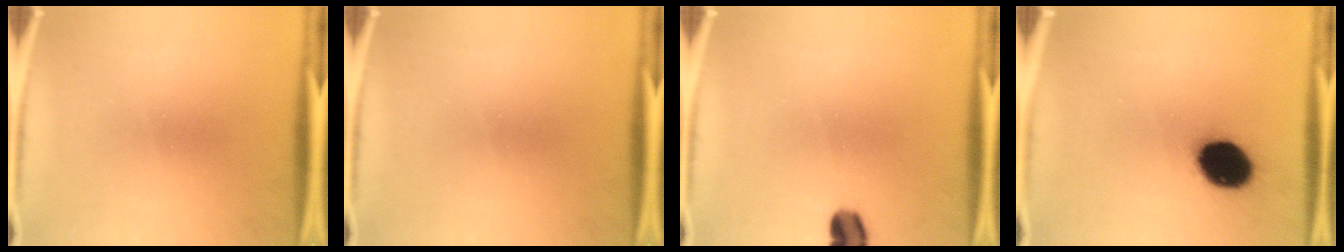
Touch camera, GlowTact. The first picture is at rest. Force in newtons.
{"total": 0.0}
{"total": 4.5}
{"total": 15.4}